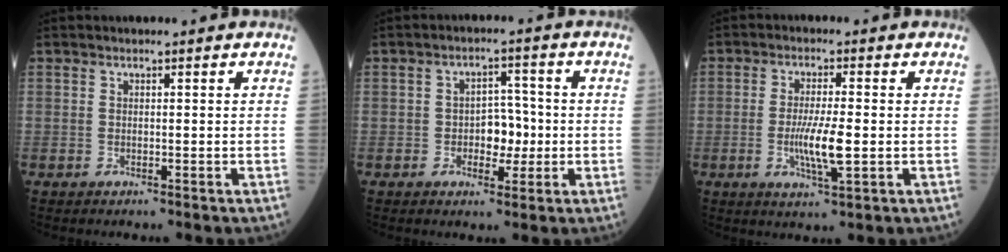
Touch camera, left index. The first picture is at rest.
{"total": 4.8, "force": [-0.8, 2.9, 3.7], "torque": [-0.052, 0.012, -0.013]}
{"total": 6.2, "force": [-1.0, 0.6, 6.1], "torque": [-0.121, -0.012, -0.019]}